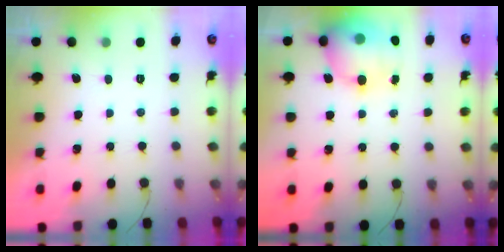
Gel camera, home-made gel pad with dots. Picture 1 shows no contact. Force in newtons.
{"total": 16.4, "press": 15.9, "slide": 4.1}